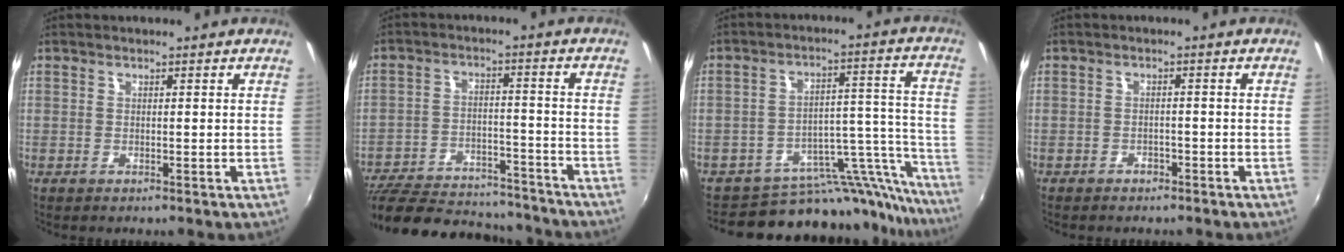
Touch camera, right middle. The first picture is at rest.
{"total": 24.8, "force": [-21.3, 7.6, 10.0], "torque": [-0.207, -0.011, -0.297]}
{"total": 21.5, "force": [-19.7, 6.5, 5.4], "torque": [-0.059, 0.041, -0.276]}
{"total": 2.4, "force": [-2.0, 1.2, 0.6], "torque": [-0.017, -0.004, -0.028]}